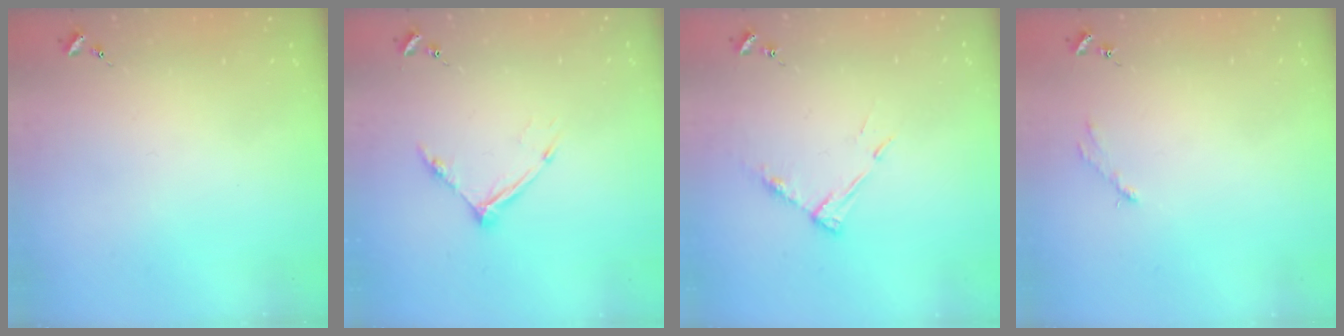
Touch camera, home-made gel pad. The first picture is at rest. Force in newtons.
{"total": 10.0, "press": 9.9, "slide": 0.7}
{"total": 8.1, "press": 8.1, "slide": 0.6}
{"total": 2.8, "press": 2.8, "slide": 0.4}